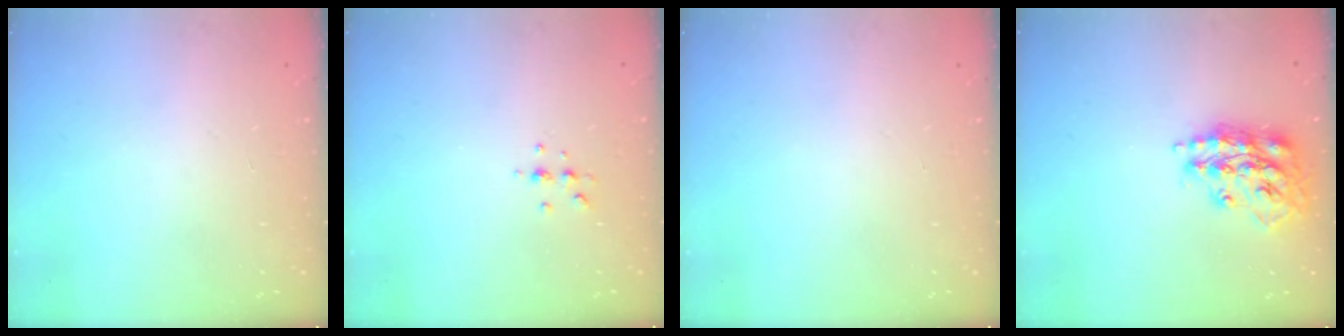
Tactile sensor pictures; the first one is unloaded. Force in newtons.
{"total": 4.4, "press": 4.3, "slide": 0.6}
{"total": 0.0}
{"total": 16.1, "press": 16.0, "slide": 1.6}